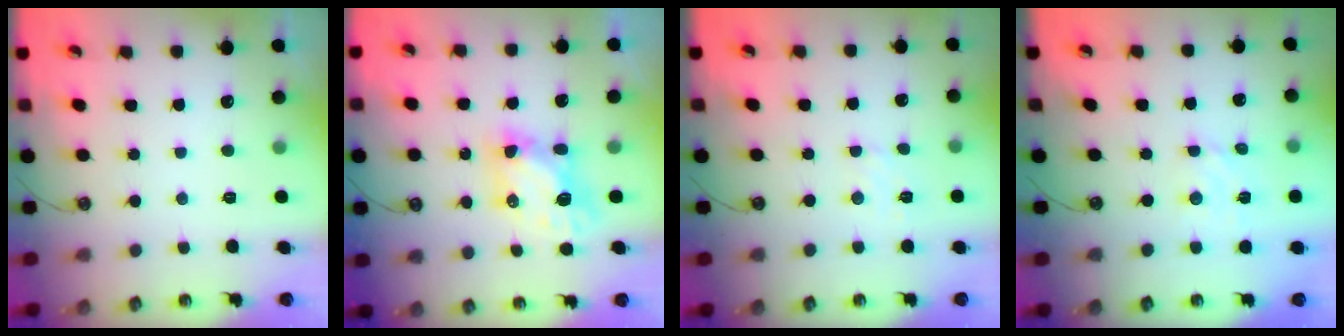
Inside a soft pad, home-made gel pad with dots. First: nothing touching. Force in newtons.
{"total": 6.8, "press": 6.8, "slide": 0.6}
{"total": 4.1, "press": 4.1, "slide": 0.6}
{"total": 2.8, "press": 2.8, "slide": 0.1}